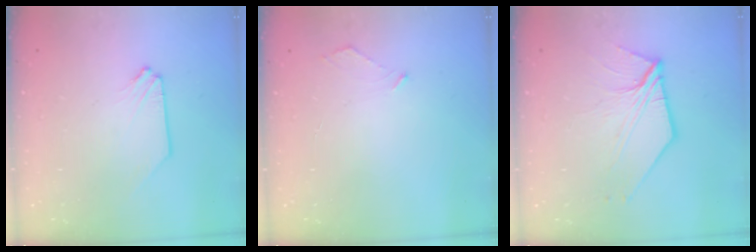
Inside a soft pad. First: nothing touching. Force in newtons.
{"total": 2.6, "press": 2.6, "slide": 0.3}
{"total": 8.3, "press": 8.3, "slide": 1.1}